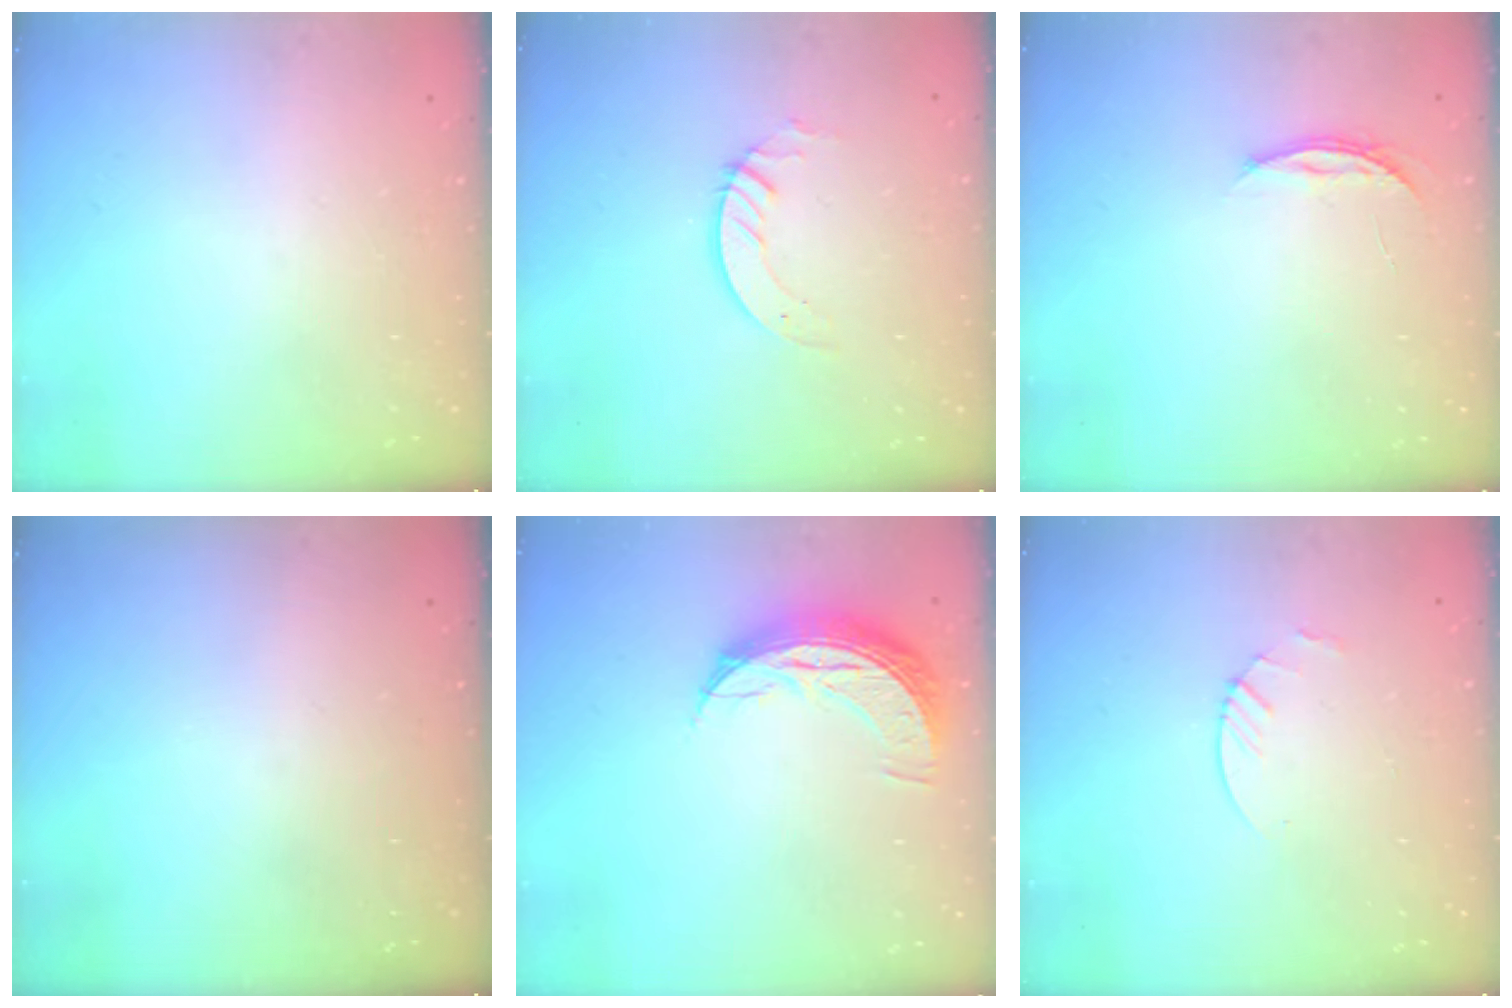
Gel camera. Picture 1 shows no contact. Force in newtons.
{"total": 3.3, "press": 3.3, "slide": 0.2}
{"total": 4.0, "press": 3.9, "slide": 0.5}
{"total": 0.0}
{"total": 8.7, "press": 8.7, "slide": 0.7}
{"total": 3.0, "press": 3.0, "slide": 0.3}